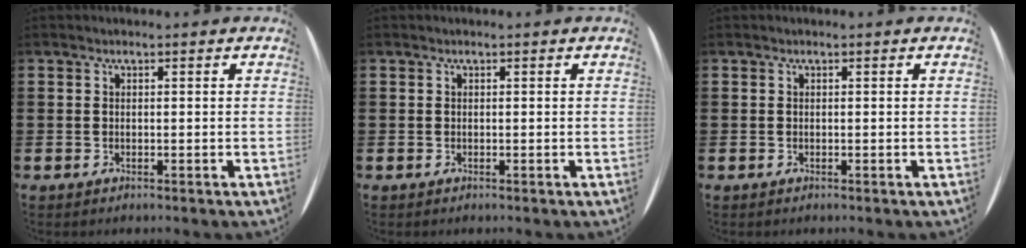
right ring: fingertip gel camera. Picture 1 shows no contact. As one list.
[{"total": 0.0}, {"total": 0.0}]